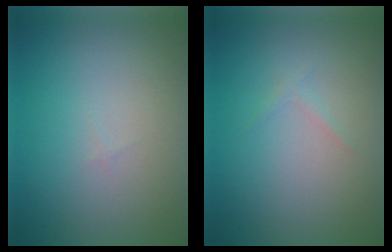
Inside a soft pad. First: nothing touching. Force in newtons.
{"total": 0.7, "press": 0.7, "slide": 0.0}